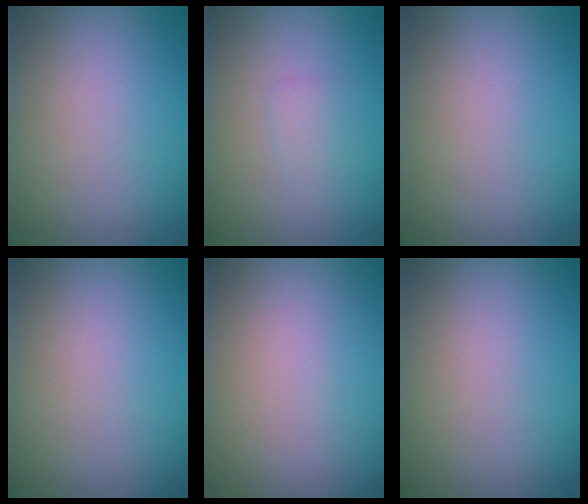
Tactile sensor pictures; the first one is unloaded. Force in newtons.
{"total": 1.2, "press": 1.2, "slide": 0.1}
{"total": 0.0}
{"total": 0.0}
{"total": 0.0}
{"total": 0.0}